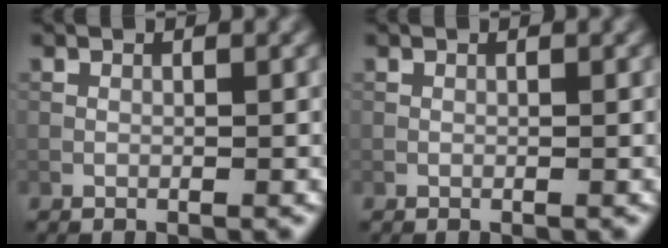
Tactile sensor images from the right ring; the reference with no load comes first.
{"total": 0.0}